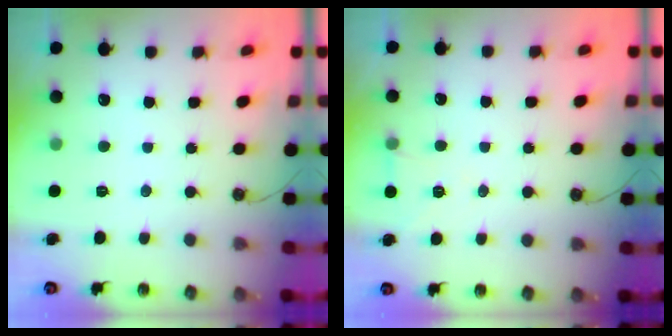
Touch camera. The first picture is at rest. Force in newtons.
{"total": 7.0, "press": 5.4, "slide": 4.6}